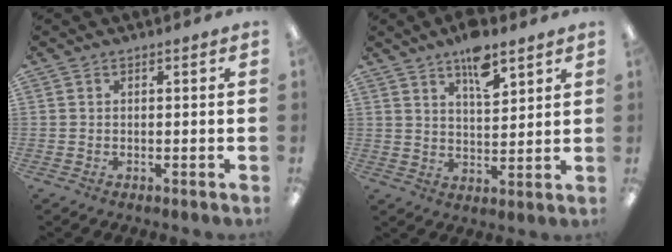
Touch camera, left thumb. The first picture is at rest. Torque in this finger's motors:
{"motor_torque": [1.21, 0.76, 0.75, -0.73, 0.08]}